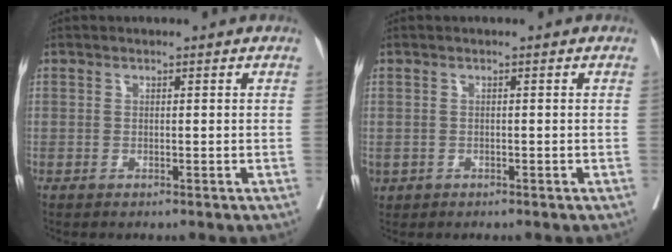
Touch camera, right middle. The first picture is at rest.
{"total": 2.4, "force": [-0.9, 2.0, 1.0], "torque": [-0.024, -0.001, -0.007]}